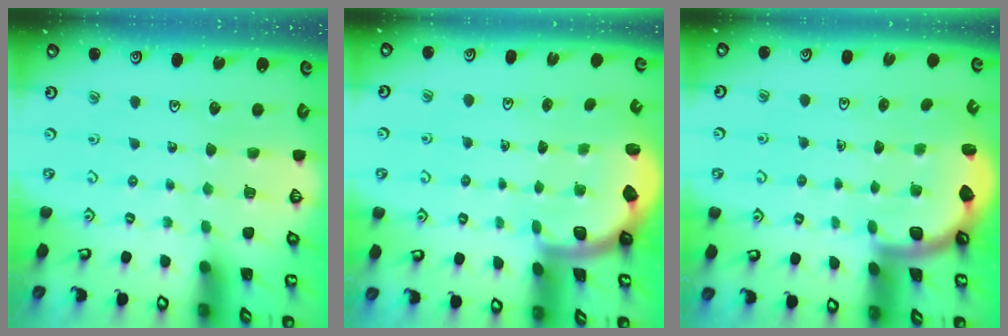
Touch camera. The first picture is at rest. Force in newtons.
{"total": 2.0, "press": 2.0, "slide": 0.5}
{"total": 1.6, "press": 1.6, "slide": 0.1}